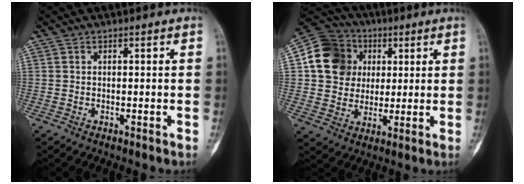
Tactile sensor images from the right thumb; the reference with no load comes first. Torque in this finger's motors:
{"motor_torque": [-0.14, 2.08, 0.42, -0.34, 0.10]}